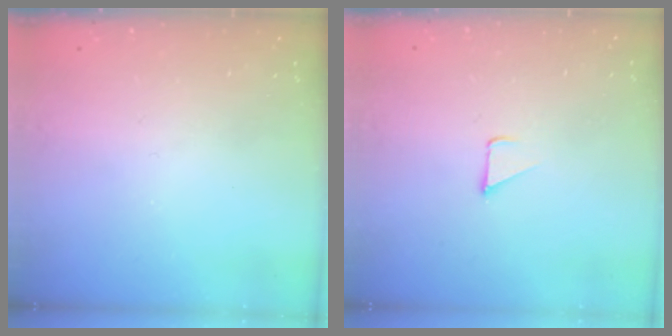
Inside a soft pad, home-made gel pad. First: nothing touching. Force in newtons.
{"total": 1.8, "press": 1.7, "slide": 0.1}